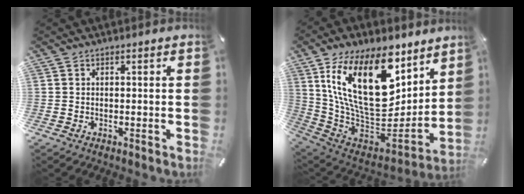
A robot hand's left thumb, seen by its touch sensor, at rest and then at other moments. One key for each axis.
{"total": 24.7, "fx": 10.6, "fy": 13.0, "fz": 18.1, "tx": -0.357, "ty": -0.072, "tz": 0.188}